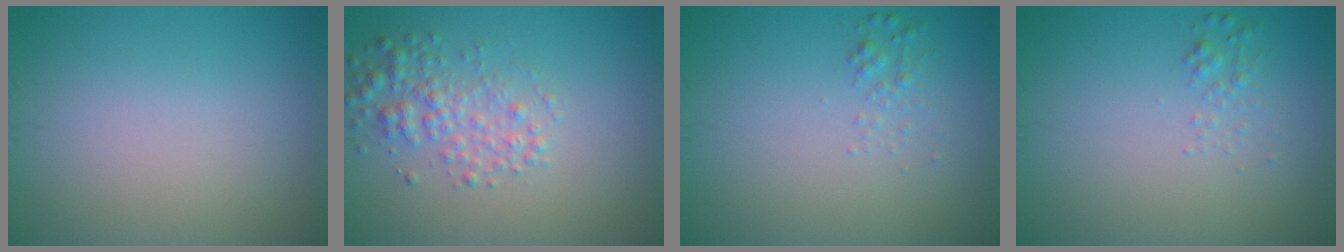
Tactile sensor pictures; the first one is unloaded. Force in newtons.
{"total": 3.0, "press": 3.0, "slide": 0.0}
{"total": 1.0, "press": 1.0, "slide": 0.0}
{"total": 1.0, "press": 1.0, "slide": 0.0}